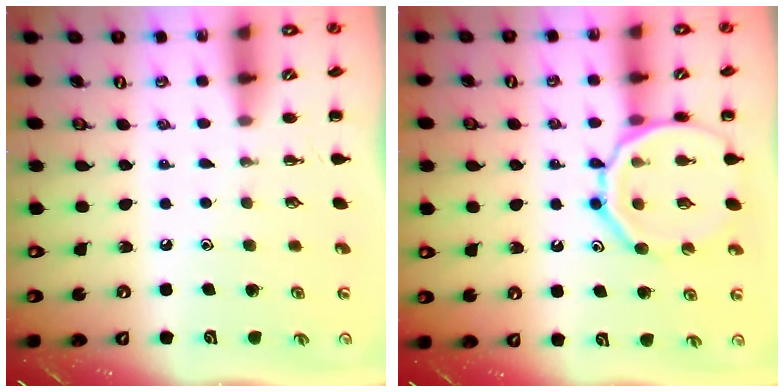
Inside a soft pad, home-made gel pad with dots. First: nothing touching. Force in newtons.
{"total": 16.1, "press": 16.0, "slide": 1.4}